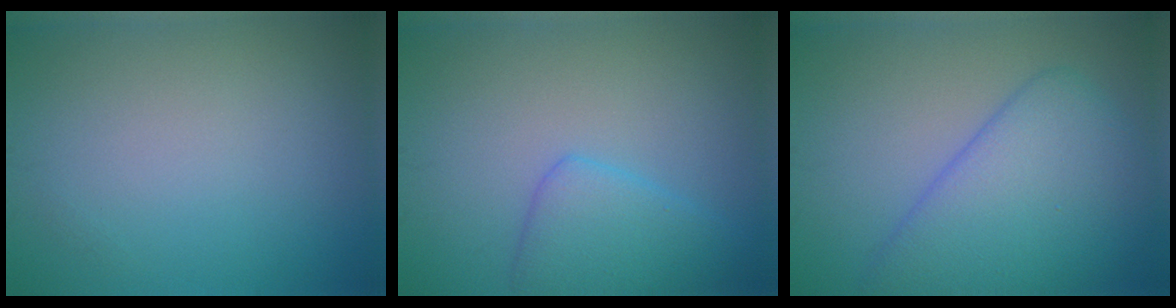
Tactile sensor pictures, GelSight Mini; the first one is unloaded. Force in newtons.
{"total": 3.8, "press": 3.8, "slide": 0.1}
{"total": 7.0, "press": 7.0, "slide": 0.5}